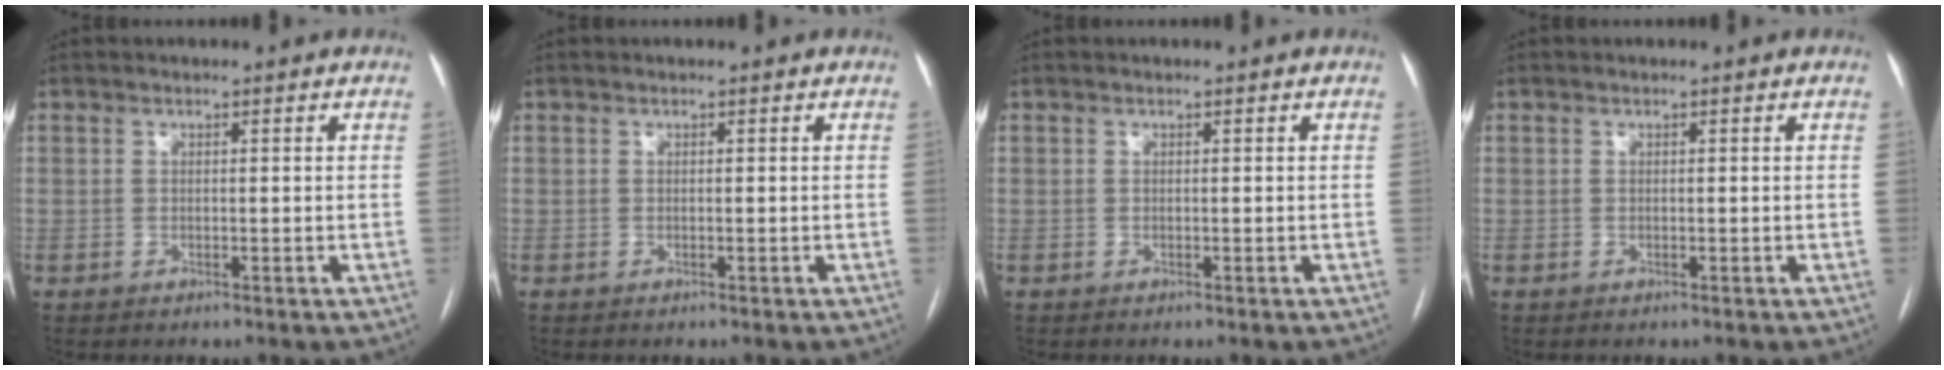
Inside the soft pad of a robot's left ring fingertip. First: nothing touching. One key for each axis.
{"total": 0.0}
{"total": 0.0}
{"total": 0.0}